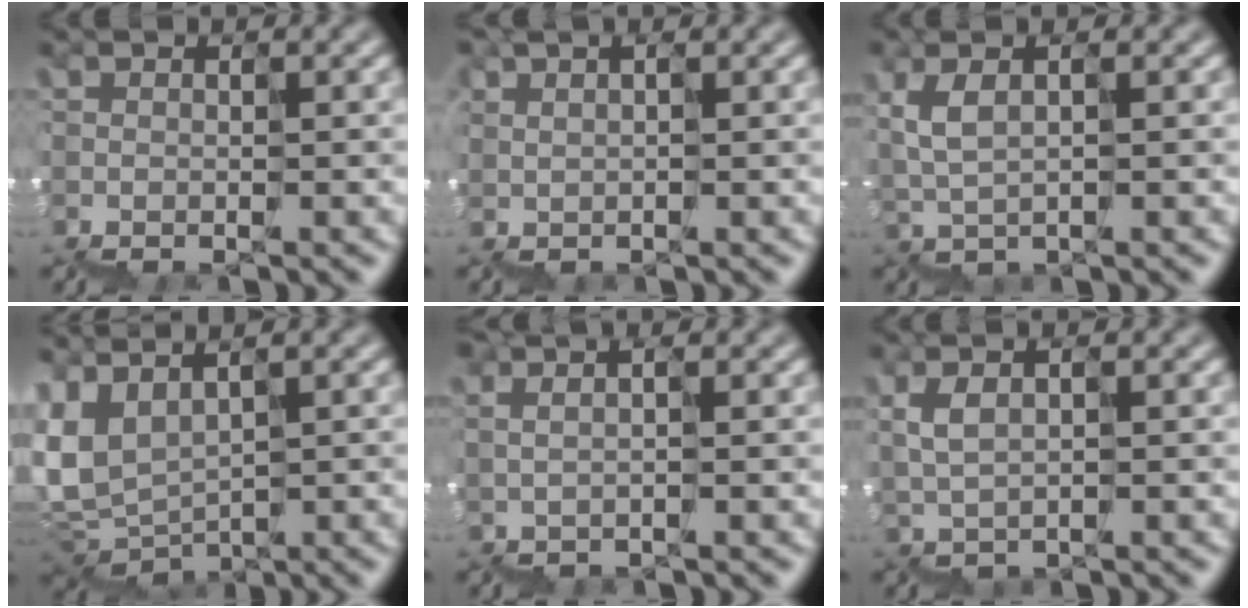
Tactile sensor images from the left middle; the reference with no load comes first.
{"total": 2.6, "force": [1.0, 1.4, 2.0], "torque": [-0.016, 0.019, 0.022]}
{"total": 1.7, "force": [1.5, 0.1, 0.8], "torque": [-0.023, 0.022, 0.031]}
{"total": 2.5, "force": [2.2, 1.1, 0.6], "torque": [-0.048, 0.022, 0.051]}
{"total": 1.1, "force": [0.7, 0.1, 0.9], "torque": [0.004, 0.012, 0.010]}
{"total": 1.5, "force": [1.4, 0.1, 0.5], "torque": [-0.013, 0.022, 0.027]}